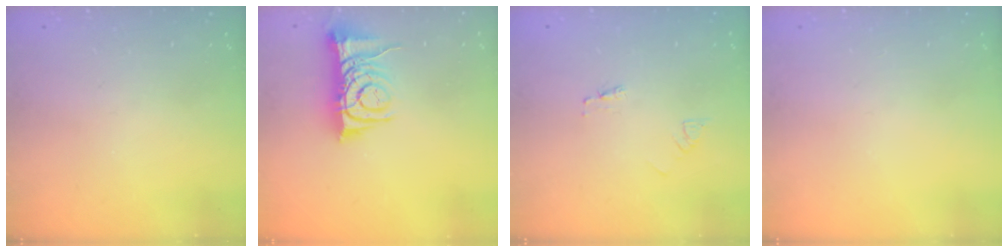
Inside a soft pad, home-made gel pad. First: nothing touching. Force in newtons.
{"total": 8.2, "press": 8.2, "slide": 0.7}
{"total": 2.1, "press": 2.1, "slide": 0.1}
{"total": 0.0}